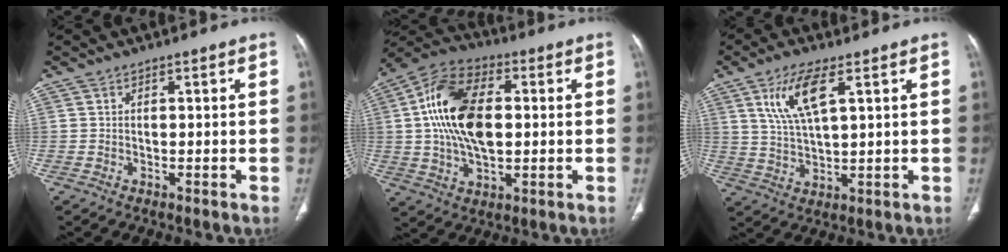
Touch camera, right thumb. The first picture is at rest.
{"total": 17.4, "force": [1.8, 9.7, 14.3], "torque": [-0.269, 0.018, 0.030]}
{"total": 9.2, "force": [3.9, 2.9, 7.8], "torque": [-0.162, -0.013, 0.084]}